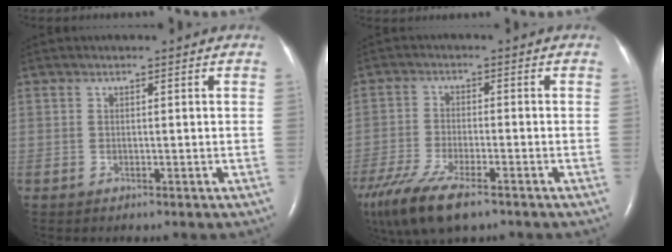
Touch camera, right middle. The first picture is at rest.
{"total": 13.6, "force": [-9.5, 3.8, 9.1], "torque": [-0.204, -0.034, -0.164]}